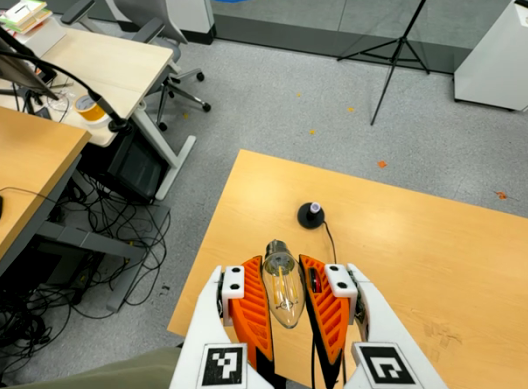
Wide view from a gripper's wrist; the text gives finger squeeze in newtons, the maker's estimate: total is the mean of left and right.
{"total": 20.2, "left": 22.6, "right": 17.8}